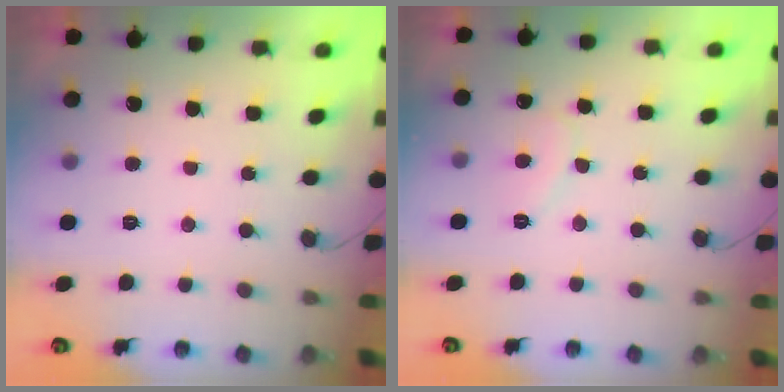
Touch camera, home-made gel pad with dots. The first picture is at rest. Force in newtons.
{"total": 6.9, "press": 6.9, "slide": 0.2}